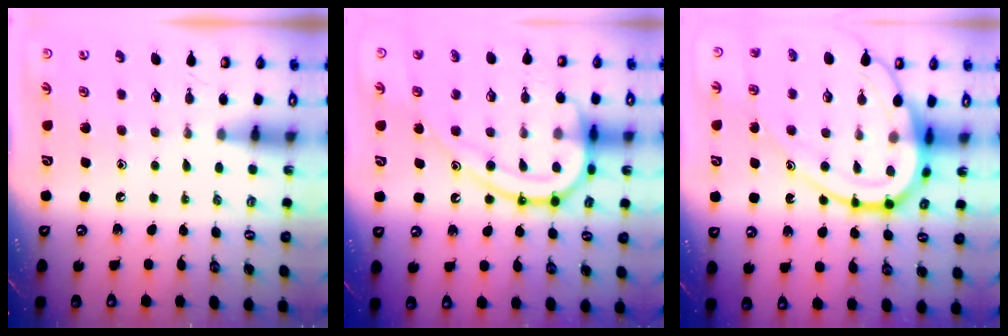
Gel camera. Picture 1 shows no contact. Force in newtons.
{"total": 19.4, "press": 19.3, "slide": 1.9}
{"total": 17.7, "press": 17.7, "slide": 1.1}